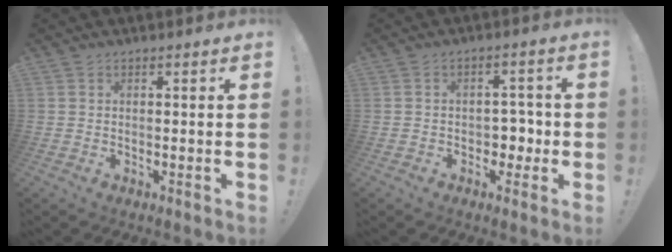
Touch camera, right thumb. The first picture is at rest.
{"total": 5.6, "force": [-1.2, 4.9, 2.4], "torque": [-0.029, 0.011, -0.019]}